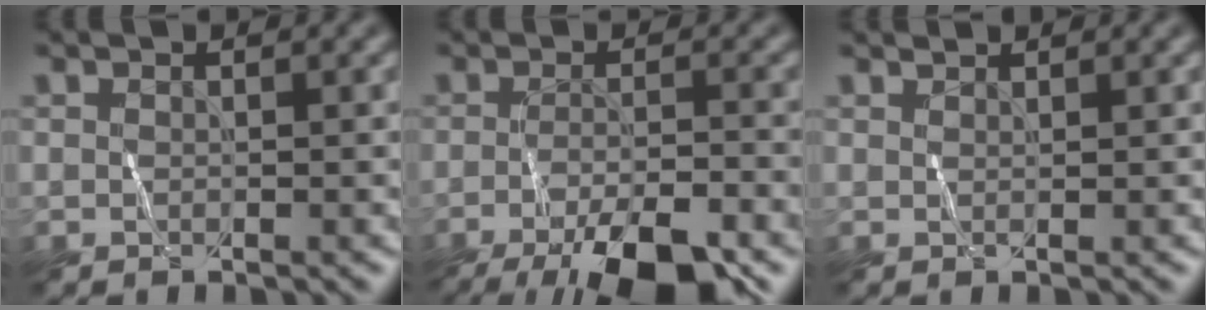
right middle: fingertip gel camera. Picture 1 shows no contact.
{"total": 9.8, "force": [-6.7, 2.4, 6.8], "torque": [-0.108, -0.019, -0.107]}
{"total": 0.8, "force": [0.8, -0.2, -0.1], "torque": [-0.004, 0.003, 0.014]}